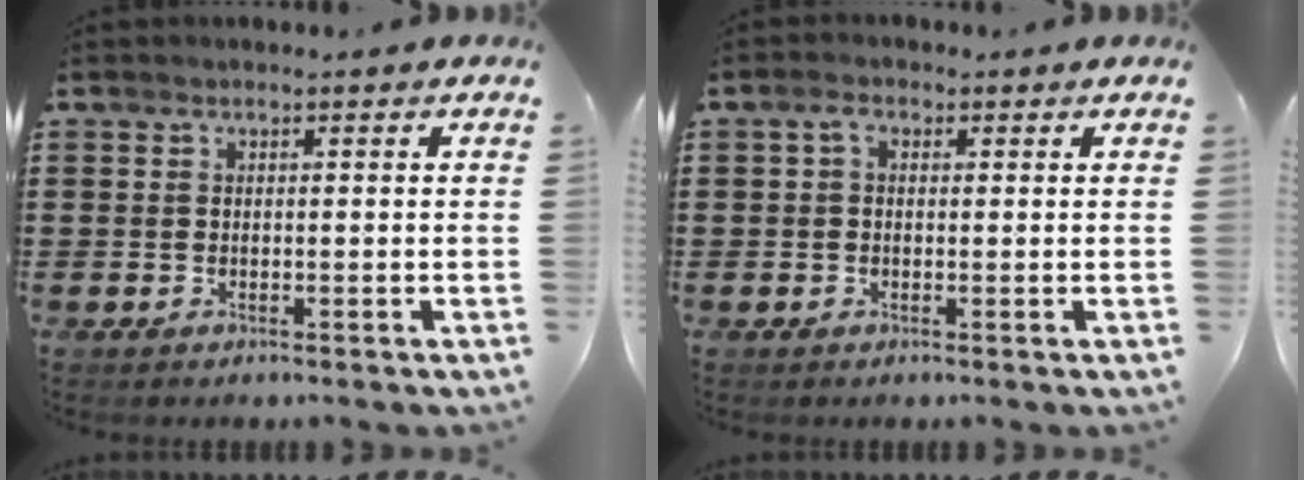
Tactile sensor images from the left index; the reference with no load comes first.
{"total": 1.8, "force": [0.2, 1.2, 1.2], "torque": [-0.027, 0.010, 0.002]}